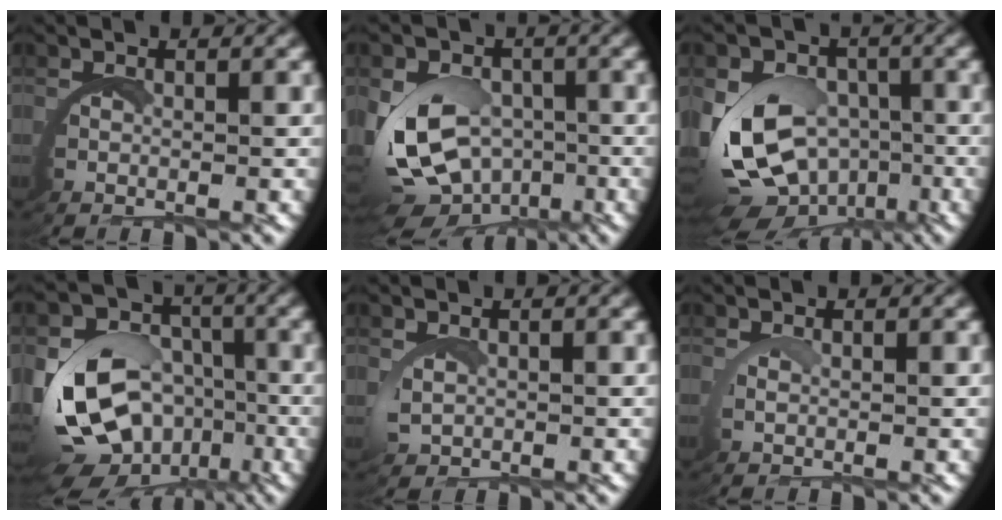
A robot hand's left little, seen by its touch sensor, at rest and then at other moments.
{"total": 7.3, "force": [-2.1, 6.0, 3.5], "torque": [-0.102, -0.044, -0.023]}
{"total": 8.6, "force": [-2.3, 7.0, 4.5], "torque": [-0.117, -0.055, -0.023]}
{"total": 9.9, "force": [-2.3, 7.9, 5.5], "torque": [-0.135, -0.044, -0.030]}
{"total": 1.2, "force": [0.9, 0.5, 0.6], "torque": [-0.038, -0.010, 0.024]}
{"total": 0.9, "force": [0.8, -0.3, 0.3], "torque": [-0.014, 0.000, 0.014]}